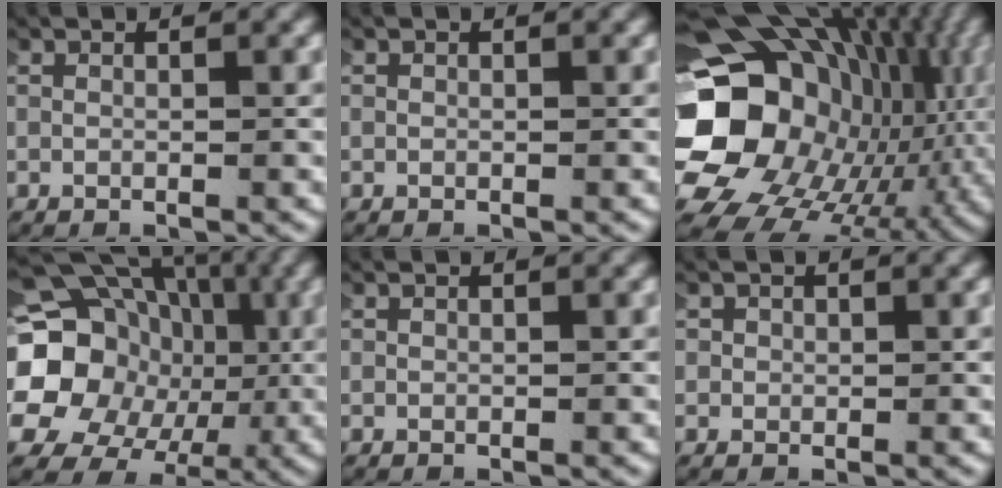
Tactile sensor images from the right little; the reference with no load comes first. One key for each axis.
{"total": 0.0}
{"total": 22.4, "fx": 0.9, "fy": 17.1, "fz": 14.5, "tx": -0.255, "ty": -0.035, "tz": 0.018}
{"total": 16.7, "fx": 0.7, "fy": 14.4, "fz": 8.4, "tx": -0.194, "ty": -0.033, "tz": 0.007}
{"total": 0.0}
{"total": 0.9, "fx": -0.2, "fy": 0.9, "fz": -0.2, "tx": -0.003, "ty": 0.000, "tz": -0.007}